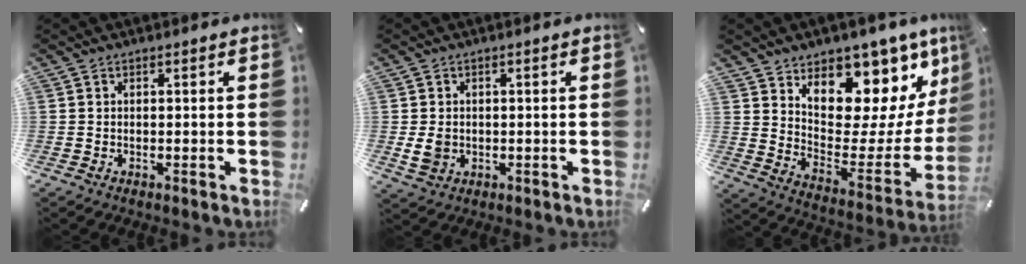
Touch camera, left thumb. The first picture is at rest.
{"total": 3.6, "force": [-0.6, 3.0, 1.9], "torque": [-0.038, -0.003, -0.014]}
{"total": 11.9, "force": [8.8, 7.4, 3.3], "torque": [-0.025, -0.112, 0.145]}